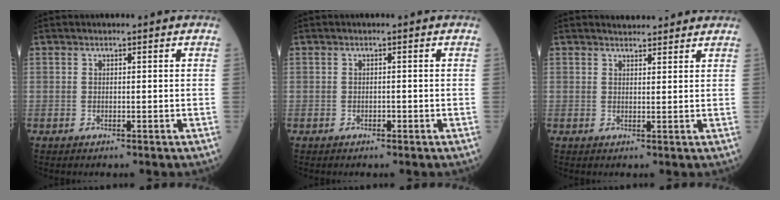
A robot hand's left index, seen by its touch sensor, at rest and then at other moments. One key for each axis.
{"total": 0.5, "fx": -0.3, "fy": 0.3, "fz": 0.3, "tx": -0.006, "ty": 0.001, "tz": -0.004}
{"total": 4.5, "fx": 4.3, "fy": 1.1, "fz": 1.0, "tx": -0.016, "ty": 0.016, "tz": 0.056}